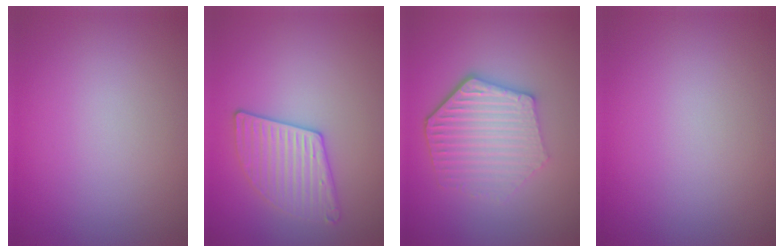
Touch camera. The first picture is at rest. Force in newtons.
{"total": 3.0, "press": 2.9, "slide": 0.4}
{"total": 5.6, "press": 4.4, "slide": 3.5}
{"total": 0.0}